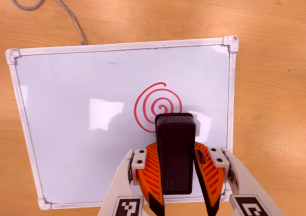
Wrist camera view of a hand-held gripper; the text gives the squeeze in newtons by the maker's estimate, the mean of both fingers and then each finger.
{"total": 9.3, "left": 7.2, "right": 11.5}